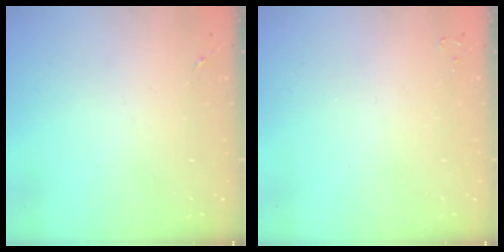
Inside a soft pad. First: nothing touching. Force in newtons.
{"total": 2.0, "press": 2.0, "slide": 0.3}